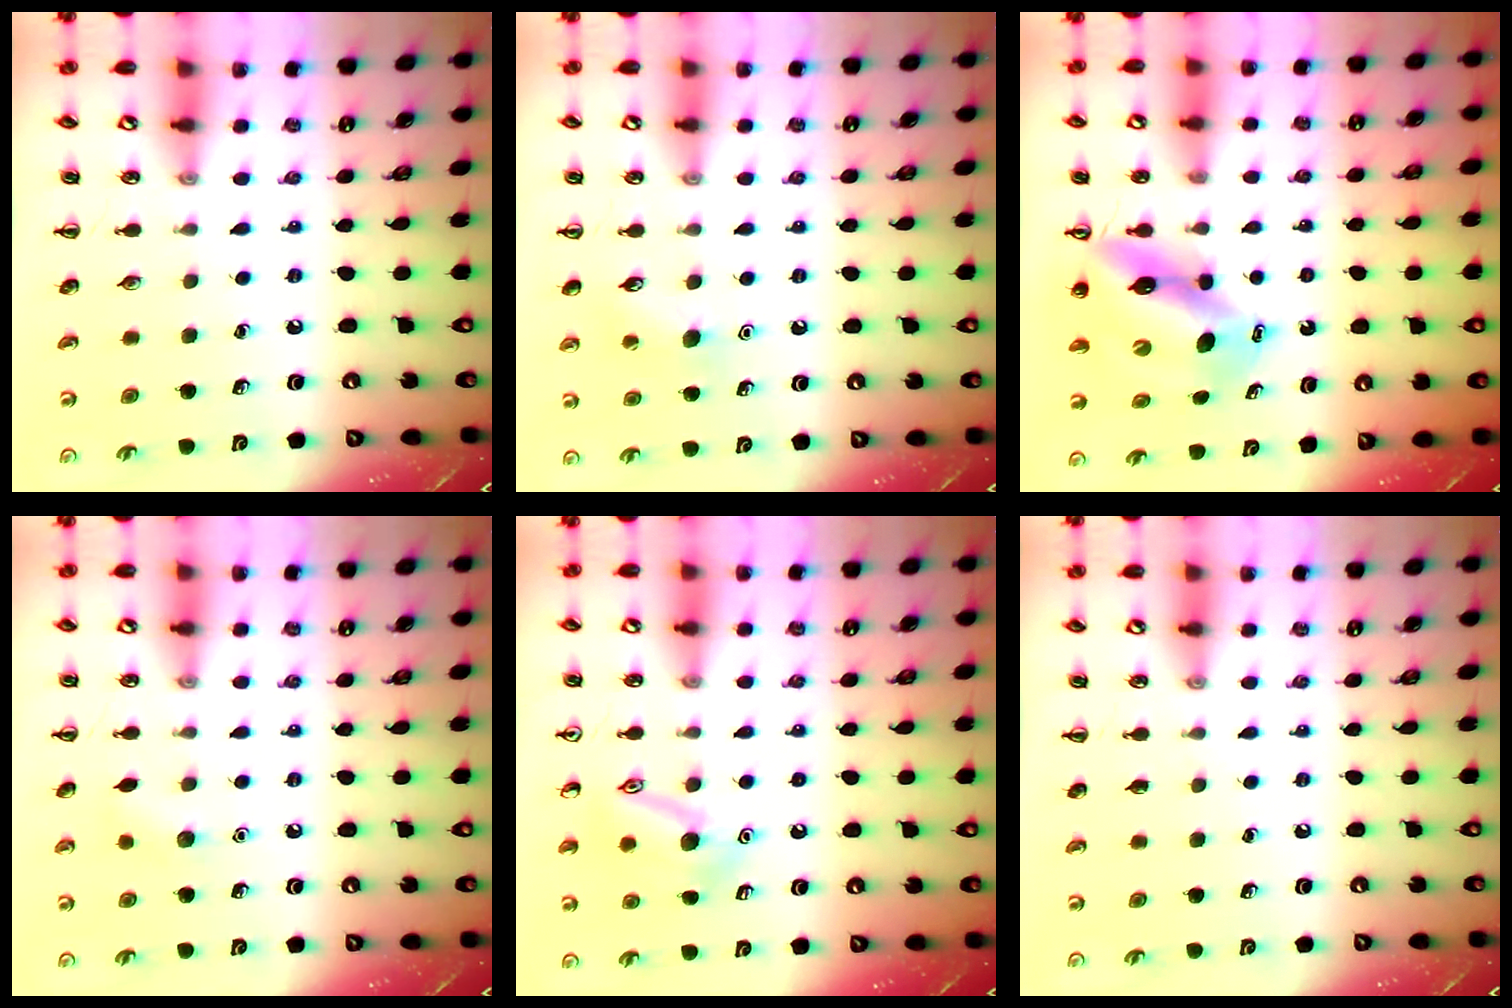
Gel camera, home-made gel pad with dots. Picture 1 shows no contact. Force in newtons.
{"total": 8.6, "press": 8.3, "slide": 2.1}
{"total": 11.6, "press": 10.9, "slide": 3.8}
{"total": 5.4, "press": 5.2, "slide": 1.6}
{"total": 11.7, "press": 11.7, "slide": 0.7}
{"total": 0.0}